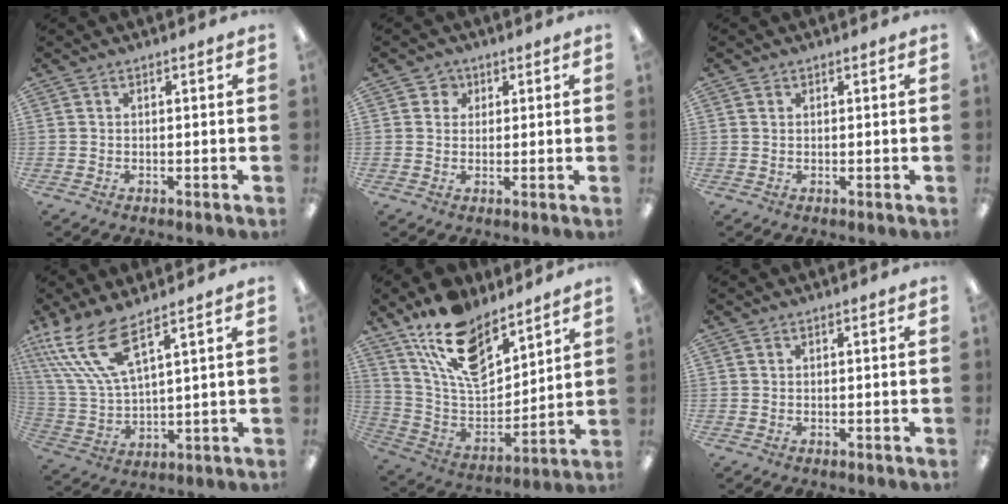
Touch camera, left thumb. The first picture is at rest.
{"total": 2.8, "force": [1.0, 2.6, 0.2], "torque": [-0.004, 0.005, 0.015]}
{"total": 0.7, "force": [0.2, 0.6, 0.2], "torque": [-0.004, 0.003, 0.004]}
{"total": 14.4, "force": [8.8, 4.8, 10.3], "torque": [-0.244, -0.038, 0.158]}
{"total": 17.8, "force": [12.6, 8.5, 9.3], "torque": [-0.182, -0.066, 0.229]}
{"total": 0.0}